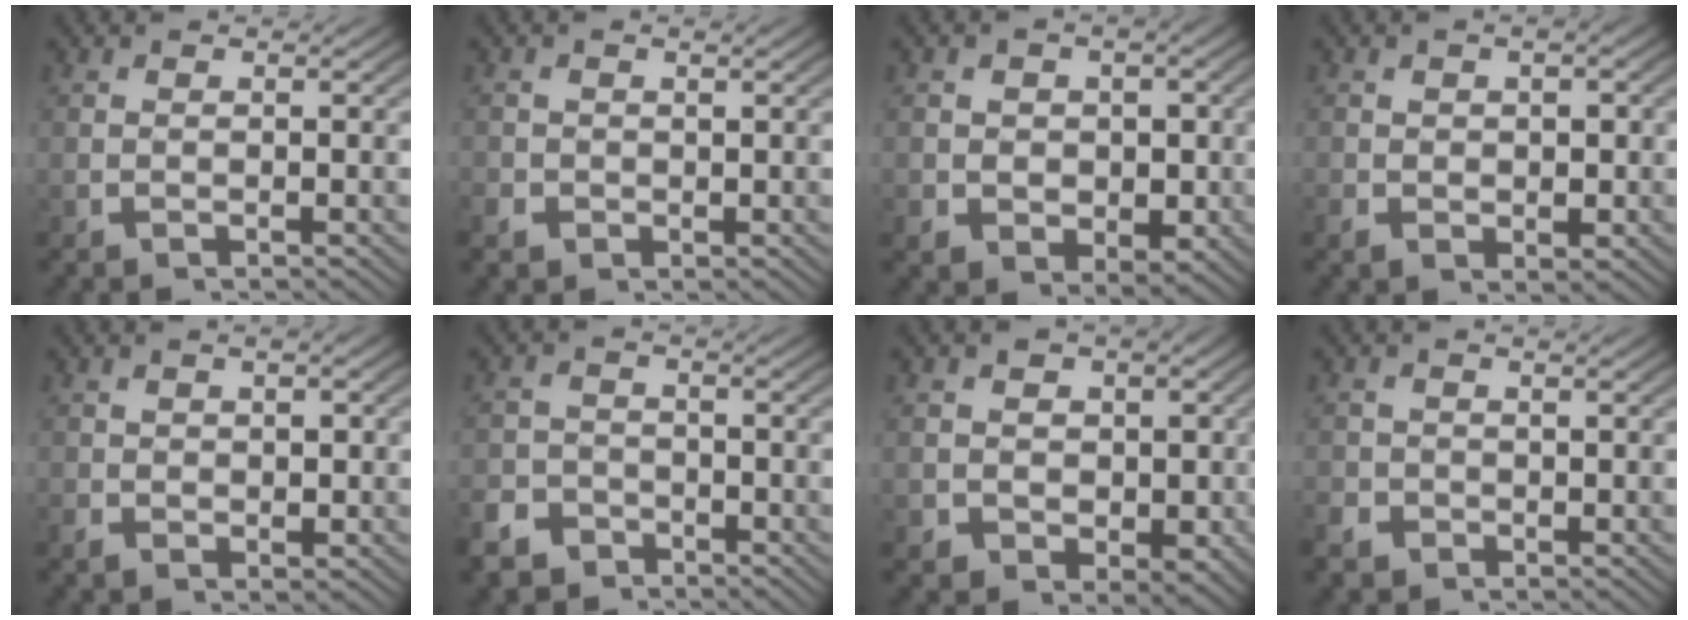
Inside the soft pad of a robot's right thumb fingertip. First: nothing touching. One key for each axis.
{"total": 1.4, "fx": -0.4, "fy": 1.3, "fz": 0.3, "tx": -0.011, "ty": -0.005, "tz": -0.006}
{"total": 5.9, "fx": -0.2, "fy": 5.0, "fz": 3.3, "tx": -0.064, "ty": -0.034, "tz": 0.010}
{"total": 2.8, "fx": -0.1, "fy": 2.1, "fz": 1.8, "tx": -0.034, "ty": -0.014, "tz": 0.005}
{"total": 2.2, "fx": 0.0, "fy": 1.7, "fz": 1.5, "tx": -0.029, "ty": -0.012, "tz": 0.005}
{"total": 5.0, "fx": -4.0, "fy": 3.0, "fz": 0.6, "tx": 0.002, "ty": -0.019, "tz": -0.071}
{"total": 8.7, "fx": 0.0, "fy": 7.2, "fz": 4.8, "tx": -0.080, "ty": -0.039, "tz": 0.013}
{"total": 2.1, "fx": -1.1, "fy": 1.7, "fz": 0.4, "tx": -0.004, "ty": -0.008, "tz": -0.020}